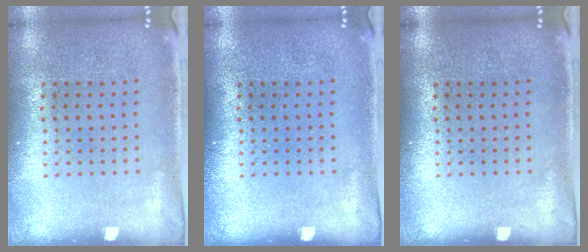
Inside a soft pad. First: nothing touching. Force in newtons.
{"total": 0.0}
{"total": 0.0}